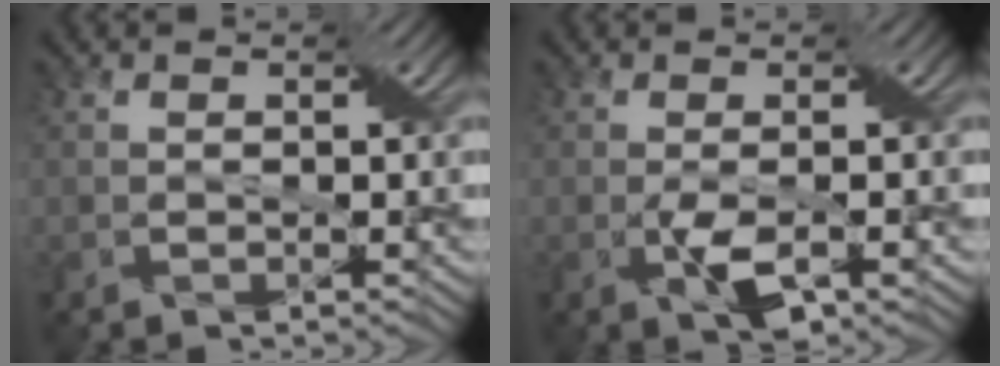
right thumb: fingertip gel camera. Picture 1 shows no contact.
{"total": 3.2, "force": [-0.8, 1.0, 3.0], "torque": [-0.064, -0.003, -0.011]}